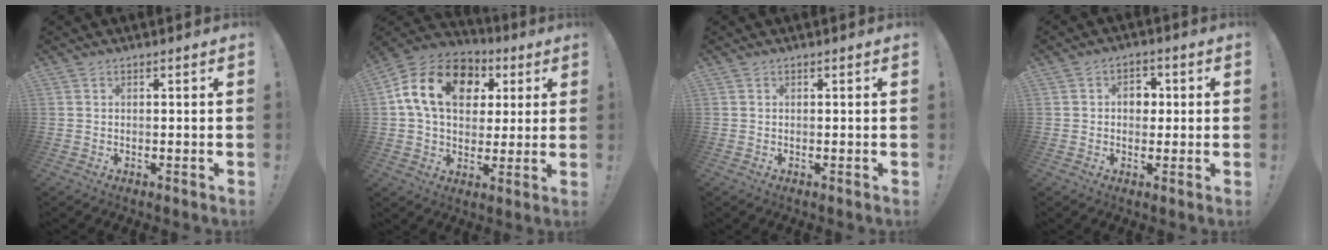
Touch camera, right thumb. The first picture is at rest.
{"total": 18.1, "force": [5.6, 12.7, 11.6], "torque": [-0.197, 0.000, 0.104]}
{"total": 0.0}
{"total": 5.5, "force": [0.4, 4.3, 3.4], "torque": [-0.043, 0.004, 0.003]}